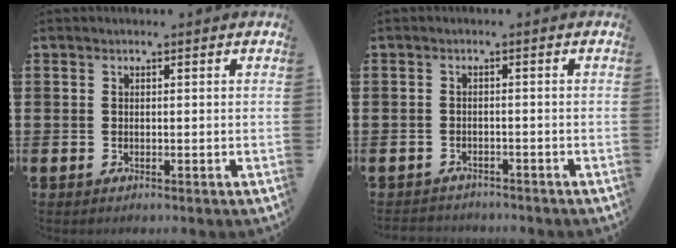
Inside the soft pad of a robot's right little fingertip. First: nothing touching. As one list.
[{"total": 1.2, "force": [-1.2, 0.2, -0.1], "torque": [-0.003, 0.003, -0.027]}]